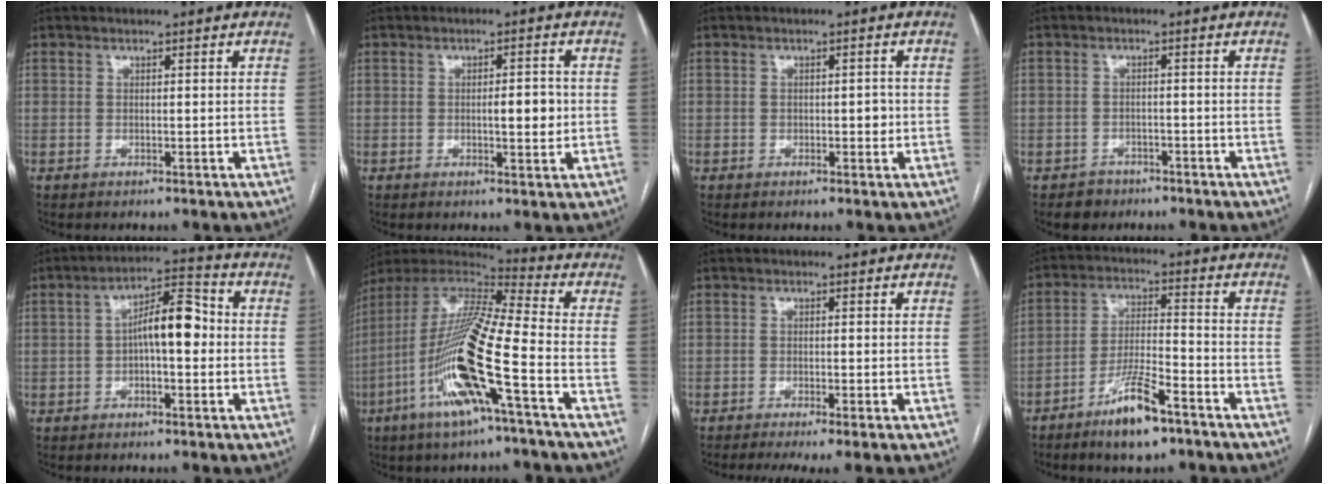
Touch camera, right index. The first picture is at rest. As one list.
[{"total": 3.8, "force": [-0.2, 1.0, 3.7], "torque": [-0.053, 0.001, -0.001]}, {"total": 1.9, "force": [-0.2, 1.0, 1.6], "torque": [-0.022, 0.004, 0.000]}, {"total": 2.8, "force": [-1.8, 2.2, -0.2], "torque": [0.003, 0.011, -0.028]}, {"total": 8.1, "force": [-0.1, 2.6, 7.6], "torque": [-0.127, 0.032, -0.005]}, {"total": 19.3, "force": [-7.1, 1.3, 17.9], "torque": [-0.380, -0.020, -0.141]}, {"total": 4.8, "force": [-3.5, 0.1, 3.2], "torque": [-0.044, -0.012, -0.057]}, {"total": 9.5, "force": [-6.4, 1.6, 6.8], "torque": [-0.131, -0.010, -0.115]}]